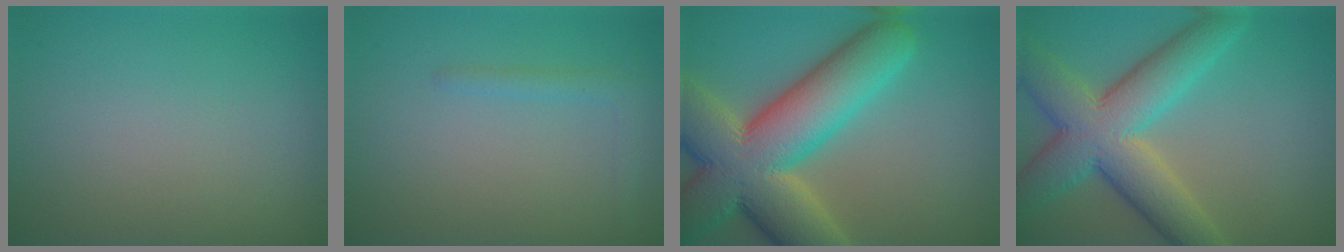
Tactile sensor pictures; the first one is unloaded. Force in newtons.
{"total": 1.4, "press": 1.4, "slide": 0.1}
{"total": 14.5, "press": 14.4, "slide": 0.9}
{"total": 9.4, "press": 9.3, "slide": 0.2}